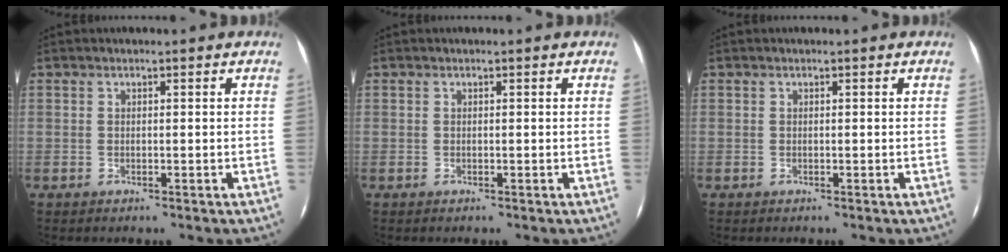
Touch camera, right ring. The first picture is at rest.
{"total": 0.0}
{"total": 0.0}